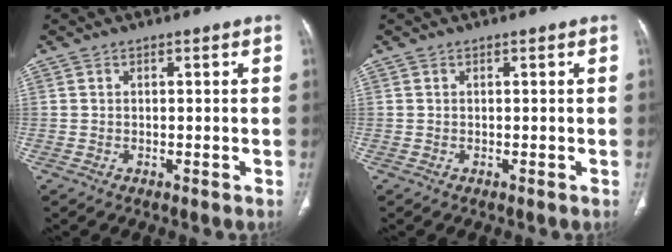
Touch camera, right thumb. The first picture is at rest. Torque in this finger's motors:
{"motor_torque": [-0.04, 0.25, 0.00, 0.00, 0.01]}